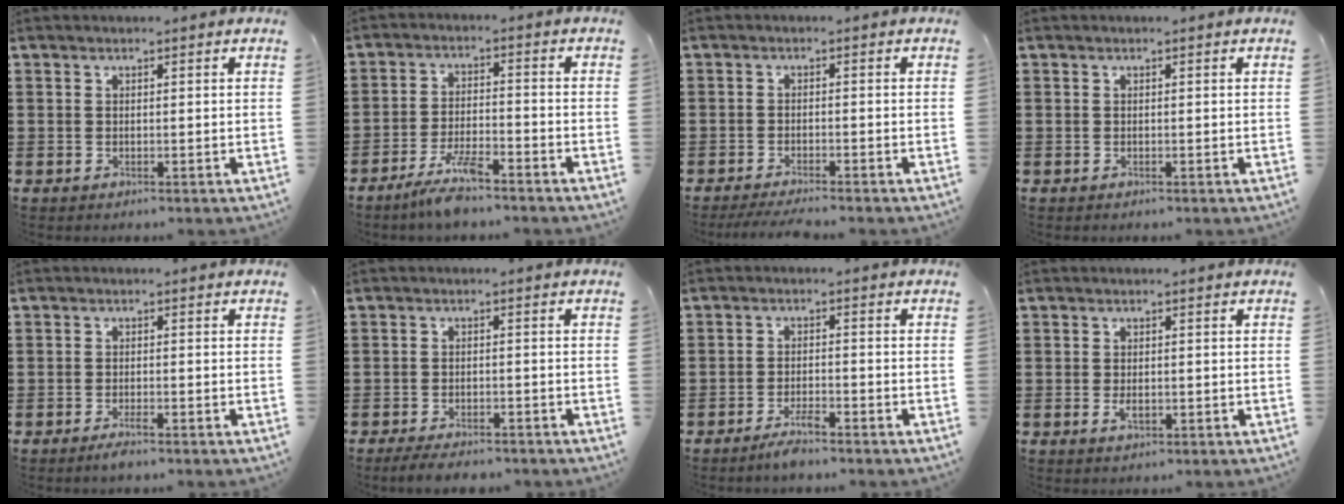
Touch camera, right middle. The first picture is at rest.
{"total": 6.0, "force": [-4.6, 0.9, 3.7], "torque": [-0.078, -0.006, -0.088]}
{"total": 2.6, "force": [-2.5, -0.1, 0.9], "torque": [-0.023, -0.005, -0.049]}
{"total": 0.0}
{"total": 1.5, "force": [-1.1, 0.1, 1.0], "torque": [-0.026, -0.007, -0.022]}
{"total": 2.8, "force": [-2.7, 0.4, 0.7], "torque": [-0.013, 0.001, -0.054]}
{"total": 3.1, "force": [-2.5, 0.2, 1.8], "torque": [-0.038, 0.003, -0.048]}
{"total": 1.8, "force": [-0.5, 0.9, 1.5], "torque": [-0.036, -0.005, -0.009]}